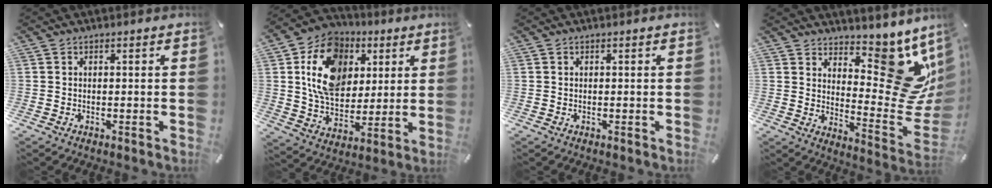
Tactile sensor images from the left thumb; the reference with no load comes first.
{"total": 16.7, "force": [4.6, 13.1, 9.3], "torque": [-0.169, 0.005, 0.089]}
{"total": 0.0}
{"total": 16.8, "force": [8.5, 8.6, 11.7], "torque": [-0.103, -0.095, 0.140]}